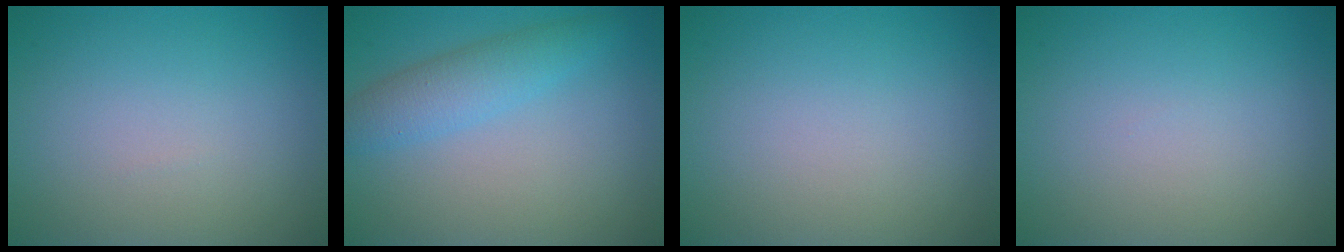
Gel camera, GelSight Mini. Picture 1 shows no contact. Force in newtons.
{"total": 3.2, "press": 3.2, "slide": 0.1}
{"total": 0.0}
{"total": 0.0}